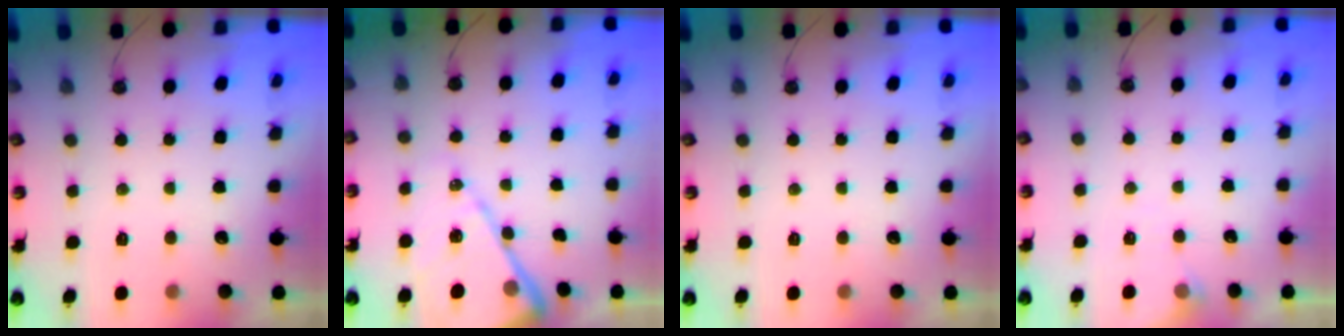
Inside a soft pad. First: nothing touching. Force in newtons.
{"total": 14.7, "press": 14.6, "slide": 1.4}
{"total": 0.0}
{"total": 4.8, "press": 4.8, "slide": 0.5}